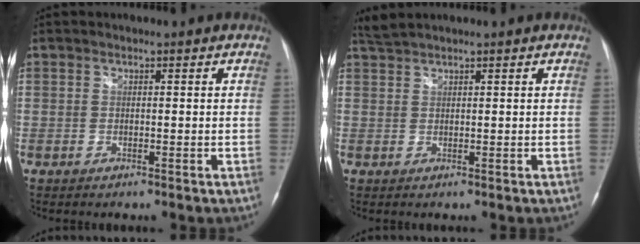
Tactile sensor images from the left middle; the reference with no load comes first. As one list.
[{"total": 2.0, "force": [1.9, -0.4, 0.5], "torque": [-0.017, 0.016, 0.045]}]